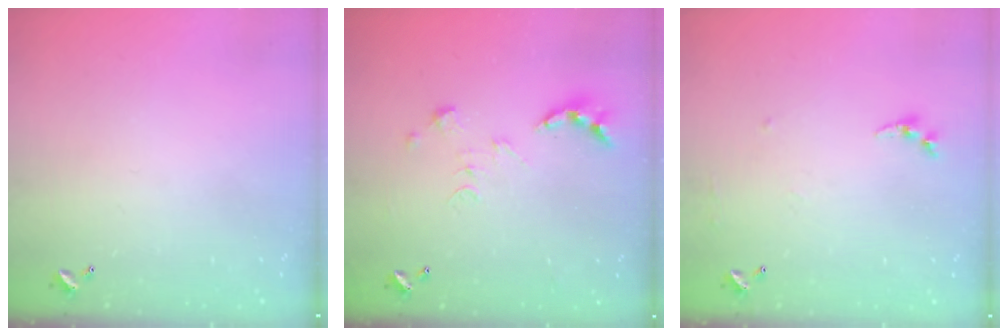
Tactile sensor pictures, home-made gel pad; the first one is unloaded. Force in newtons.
{"total": 0.0}
{"total": 5.3, "press": 5.2, "slide": 0.6}